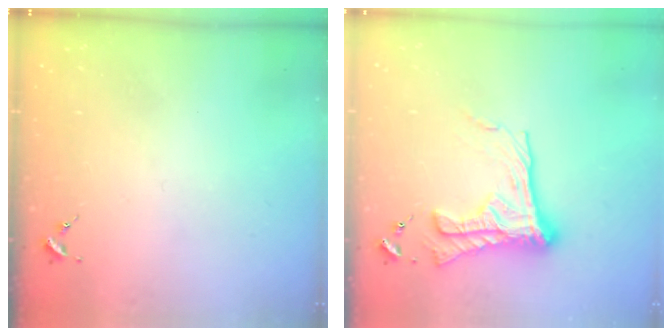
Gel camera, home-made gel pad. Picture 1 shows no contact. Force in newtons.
{"total": 16.4, "press": 16.3, "slide": 1.4}